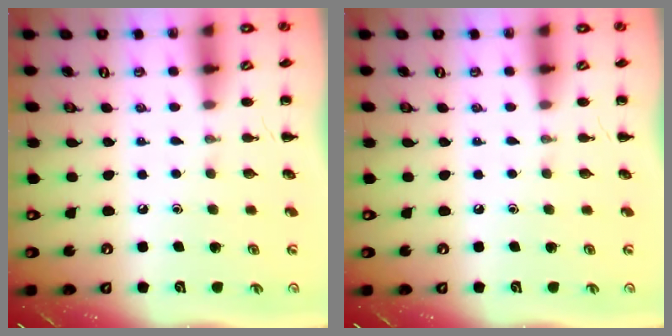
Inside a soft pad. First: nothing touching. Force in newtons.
{"total": 0.0}